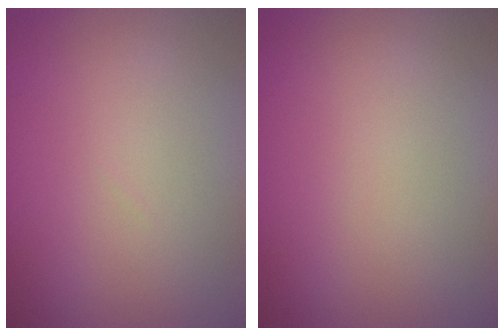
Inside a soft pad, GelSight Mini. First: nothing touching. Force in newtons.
{"total": 0.0}